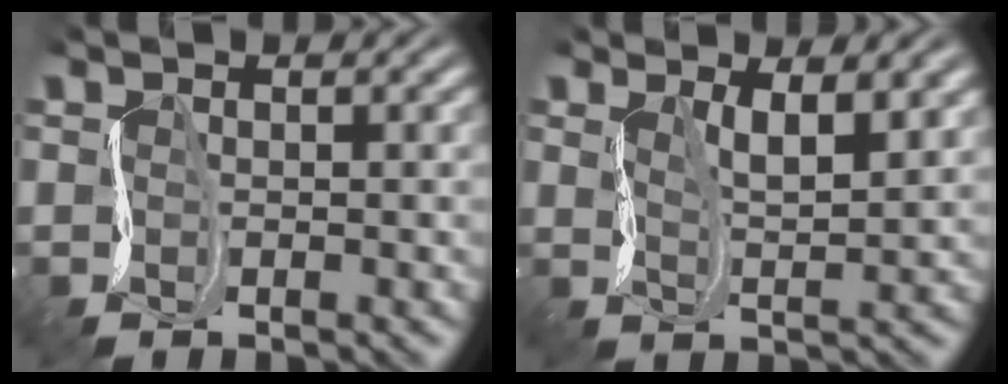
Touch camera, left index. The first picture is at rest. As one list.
[{"total": 3.0, "force": [1.3, 0.8, 2.7], "torque": [-0.061, -0.009, 0.019]}]